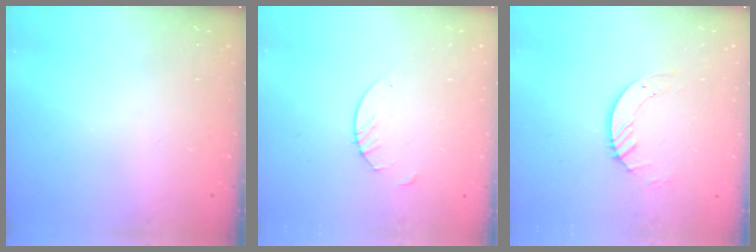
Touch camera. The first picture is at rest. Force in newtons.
{"total": 2.7, "press": 2.7, "slide": 0.2}
{"total": 4.0, "press": 4.0, "slide": 0.3}